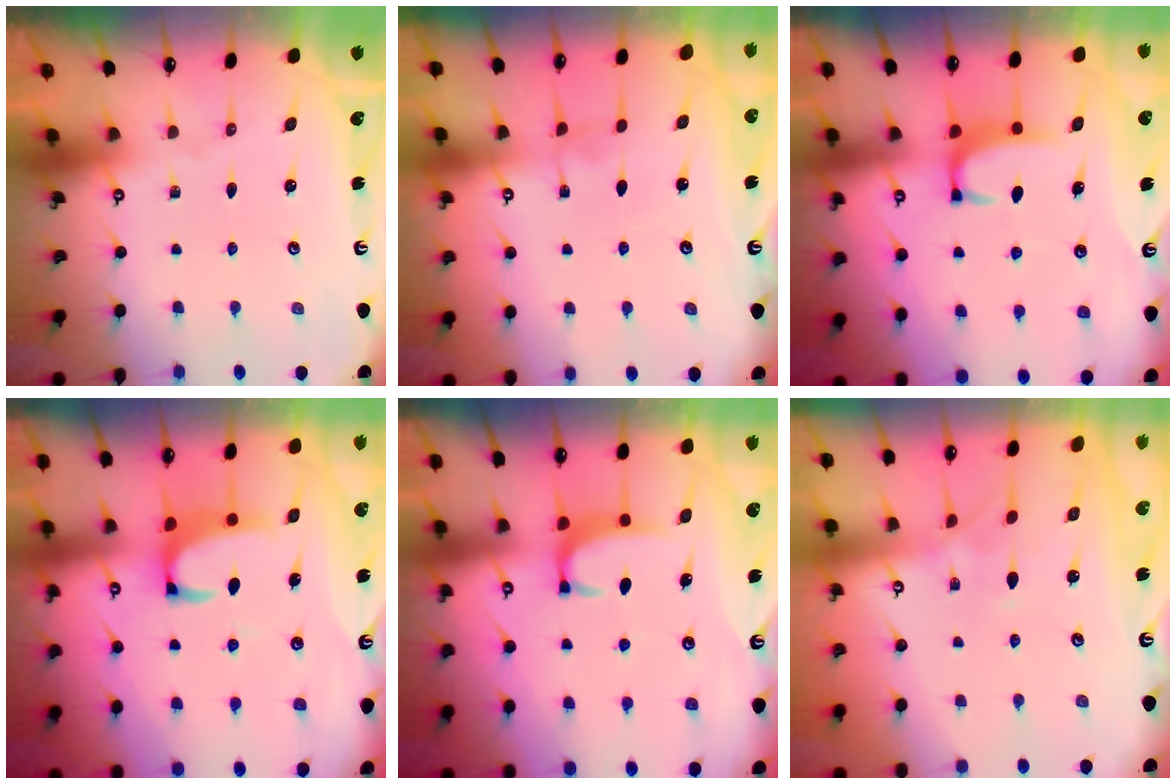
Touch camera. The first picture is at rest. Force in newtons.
{"total": 1.4, "press": 1.3, "slide": 0.4}
{"total": 1.8, "press": 1.7, "slide": 0.5}
{"total": 2.2, "press": 2.0, "slide": 0.9}
{"total": 1.9, "press": 1.8, "slide": 0.5}
{"total": 2.0, "press": 1.8, "slide": 0.9}